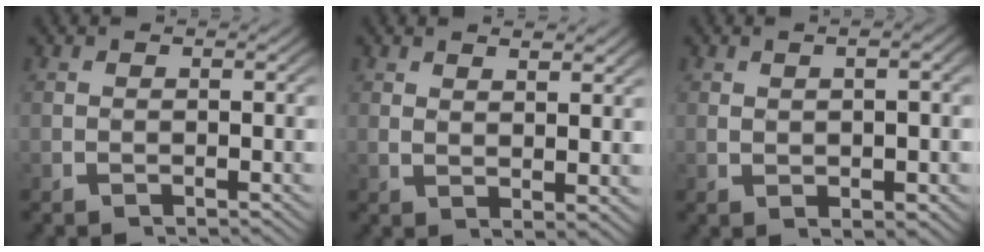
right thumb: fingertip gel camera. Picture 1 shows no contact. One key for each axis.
{"total": 2.2, "fx": 1.6, "fy": 0.2, "fz": 1.5, "tx": -0.026, "ty": -0.006, "tz": 0.037}
{"total": 3.1, "fx": 0.4, "fy": 1.2, "fz": 2.9, "tx": -0.037, "ty": 0.002, "tz": 0.015}